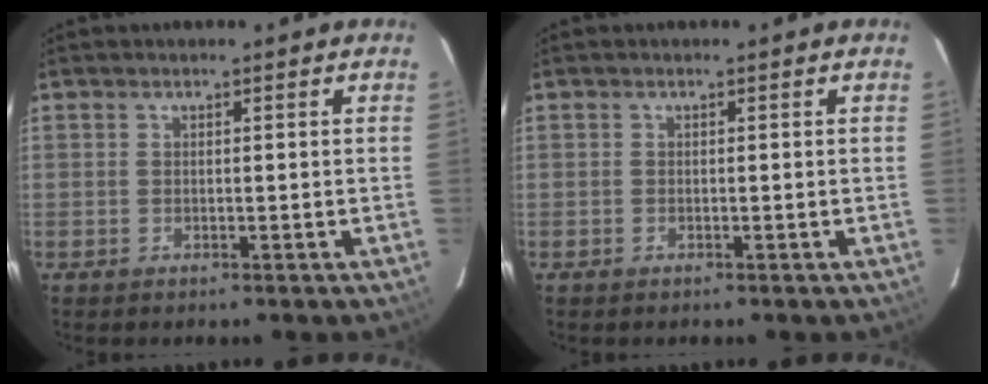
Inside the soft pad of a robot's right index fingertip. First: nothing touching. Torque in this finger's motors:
{"motor_torque": [0.07, -0.06, 0.01, 0.00]}